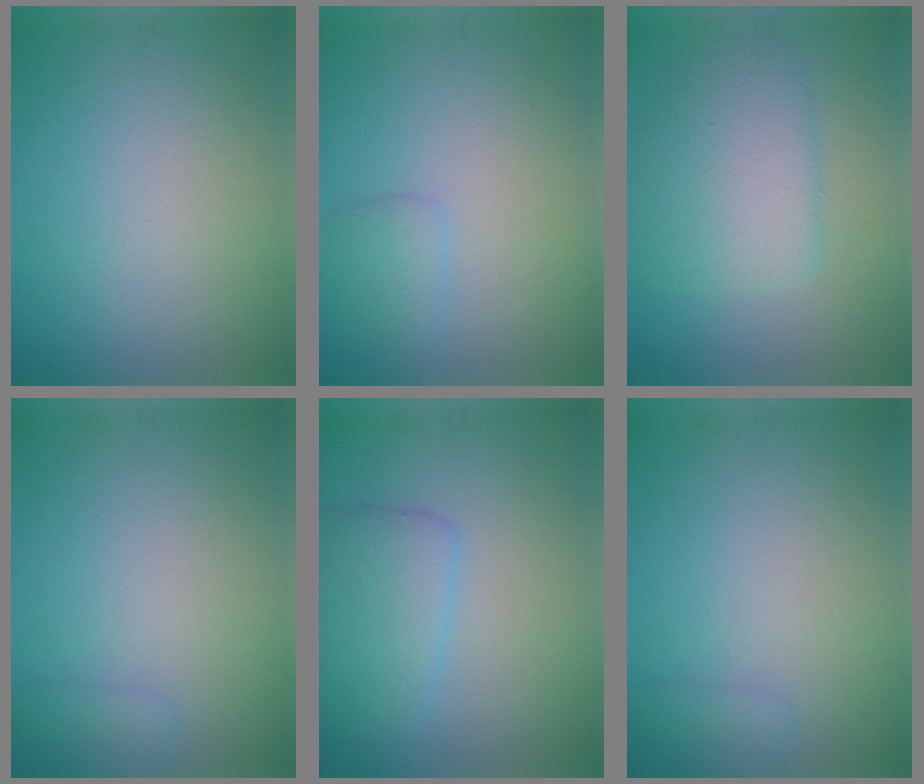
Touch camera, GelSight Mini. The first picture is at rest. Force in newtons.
{"total": 1.6, "press": 1.6, "slide": 0.1}
{"total": 5.5, "press": 5.5, "slide": 0.5}
{"total": 1.3, "press": 1.3, "slide": 0.1}
{"total": 4.5, "press": 4.5, "slide": 0.1}
{"total": 1.3, "press": 1.3, "slide": 0.1}